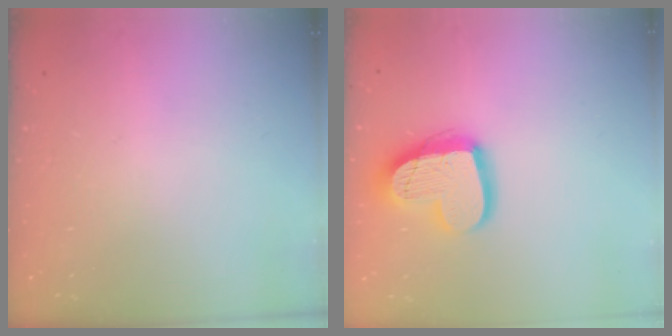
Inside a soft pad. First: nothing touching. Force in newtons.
{"total": 17.8, "press": 17.7, "slide": 1.4}